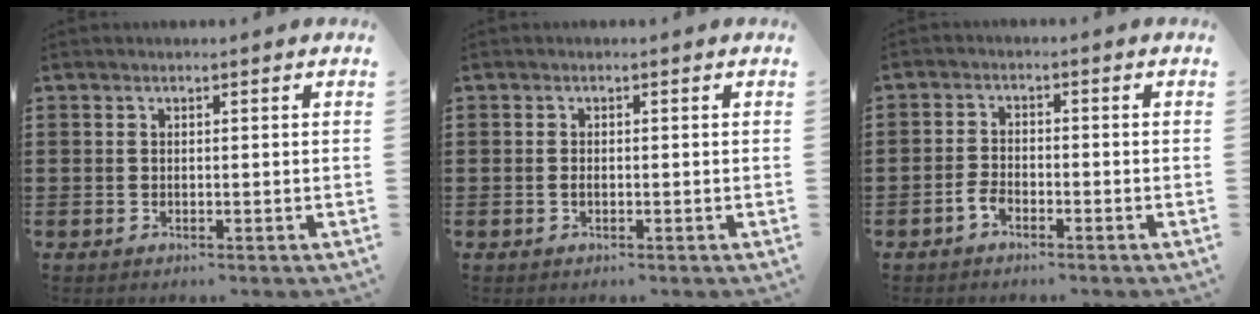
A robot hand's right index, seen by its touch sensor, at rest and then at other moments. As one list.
[{"total": 0.7, "force": [-0.2, 0.3, 0.6], "torque": [-0.013, -0.003, -0.003]}, {"total": 2.4, "force": [-1.6, 1.3, 1.2], "torque": [-0.032, 0.001, -0.034]}]